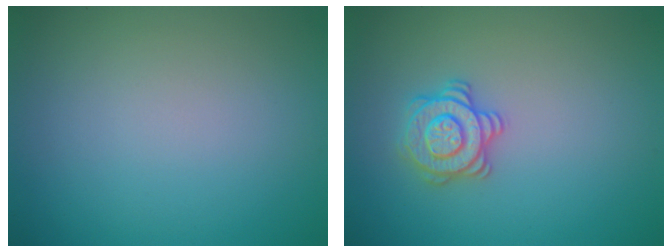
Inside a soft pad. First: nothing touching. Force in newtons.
{"total": 2.8, "press": 2.8, "slide": 0.4}